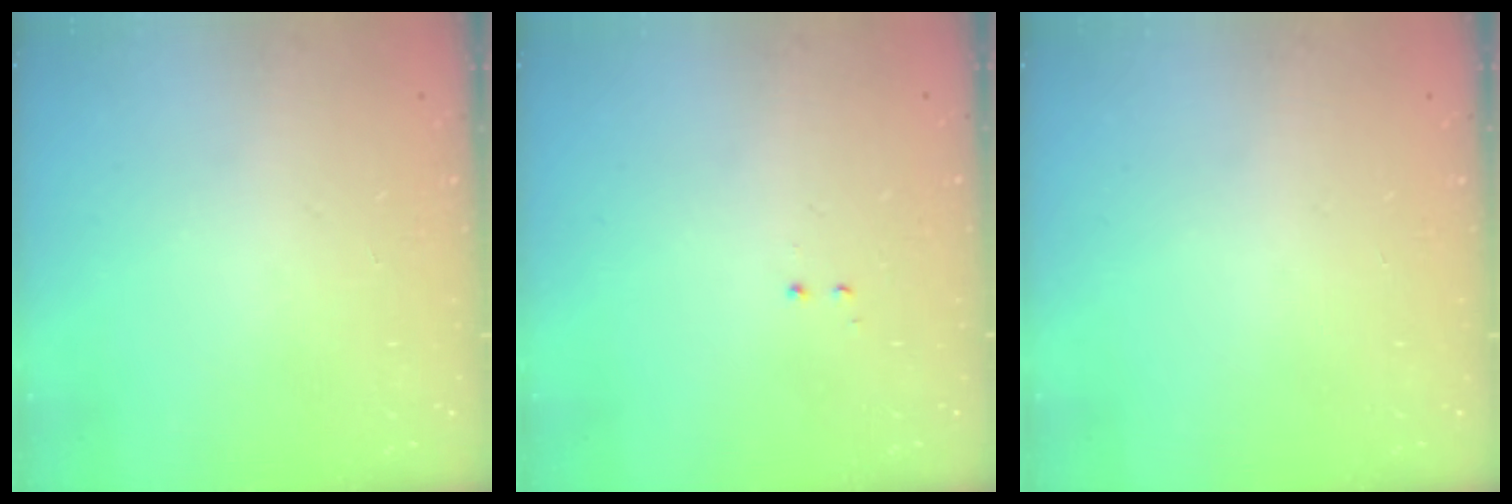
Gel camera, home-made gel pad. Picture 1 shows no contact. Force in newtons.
{"total": 0.5, "press": 0.5, "slide": 0.3}
{"total": 0.0}